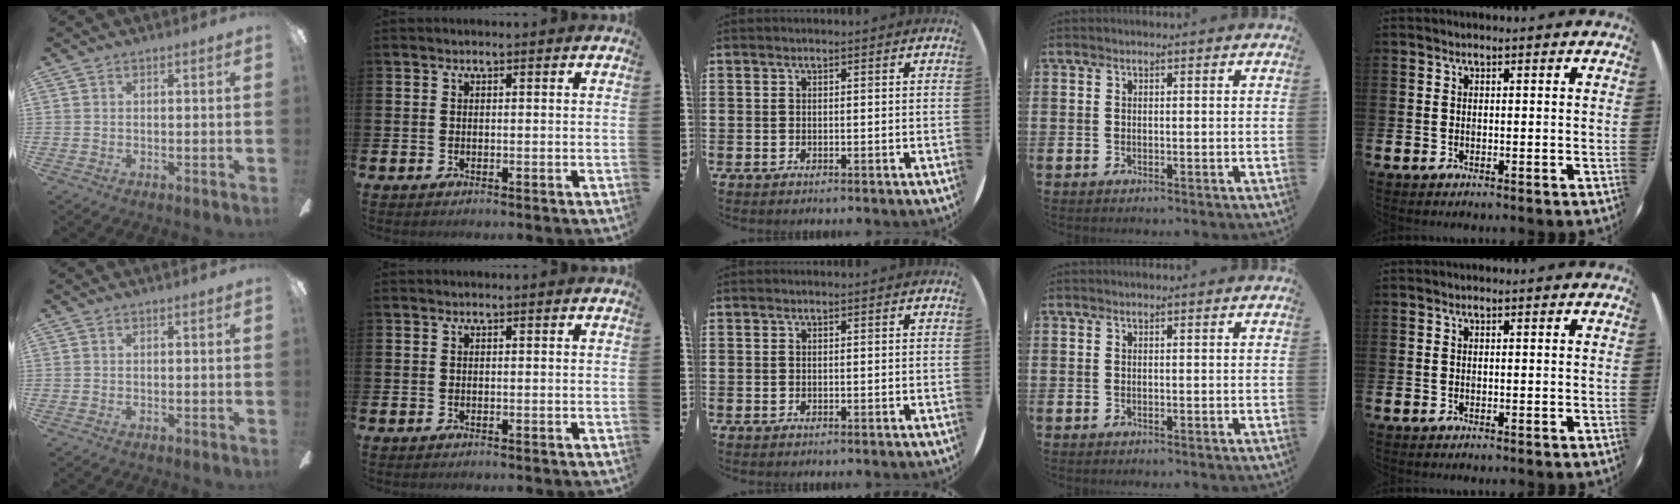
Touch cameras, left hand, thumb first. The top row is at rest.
{}